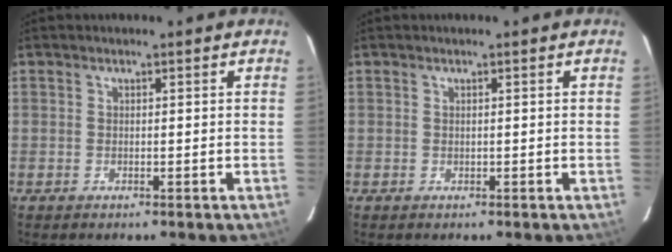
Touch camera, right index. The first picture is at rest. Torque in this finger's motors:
{"motor_torque": [-0.16, -0.13, -0.04, 0.00]}